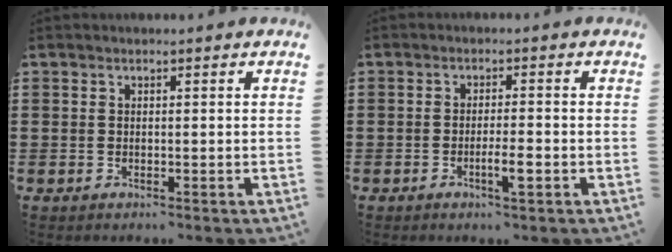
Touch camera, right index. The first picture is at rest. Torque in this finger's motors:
{"motor_torque": [0.81, -0.07, 0.17, 0.07]}